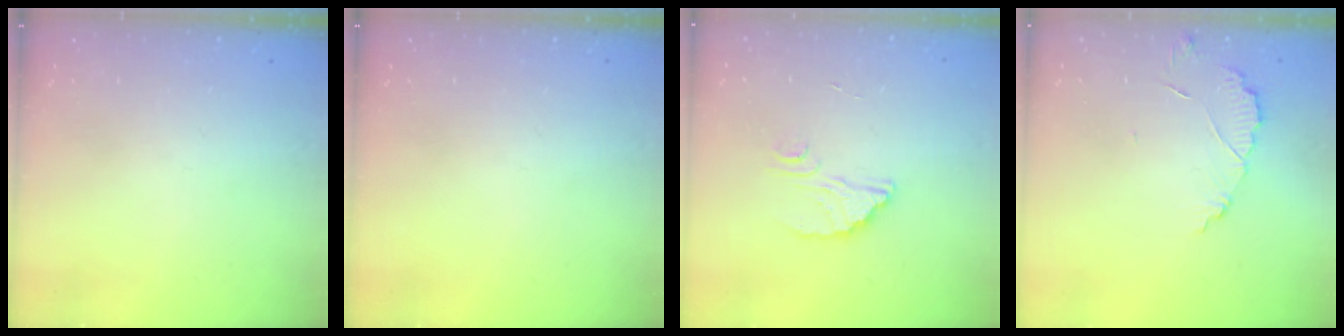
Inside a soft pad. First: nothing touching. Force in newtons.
{"total": 0.0}
{"total": 2.9, "press": 2.9, "slide": 0.1}
{"total": 4.3, "press": 4.3, "slide": 0.3}